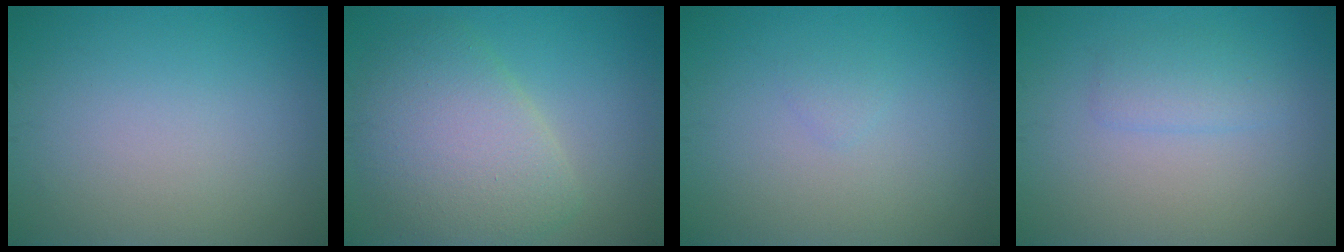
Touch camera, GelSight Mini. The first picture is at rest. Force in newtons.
{"total": 6.5, "press": 6.4, "slide": 0.6}
{"total": 0.6, "press": 0.6, "slide": 0.1}
{"total": 1.7, "press": 1.7, "slide": 0.0}